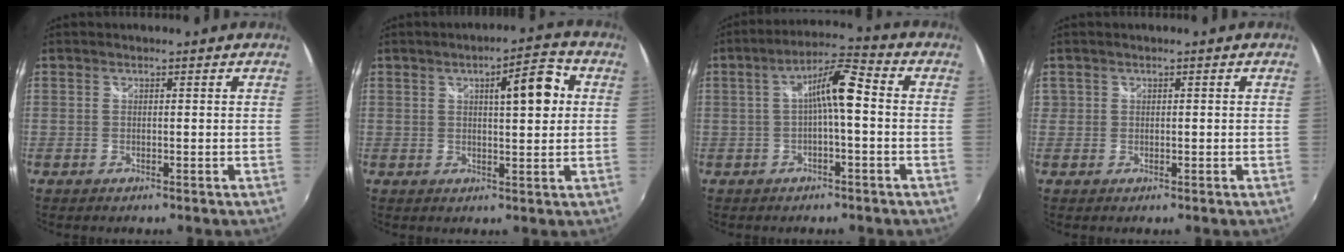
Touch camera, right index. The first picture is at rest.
{"total": 7.6, "force": [2.0, 2.1, 7.1], "torque": [-0.089, 0.020, 0.033]}
{"total": 7.2, "force": [-0.5, 1.2, 7.1], "torque": [-0.135, 0.020, -0.009]}
{"total": 1.0, "force": [0.0, 0.9, 0.3], "torque": [-0.005, 0.003, 0.001]}